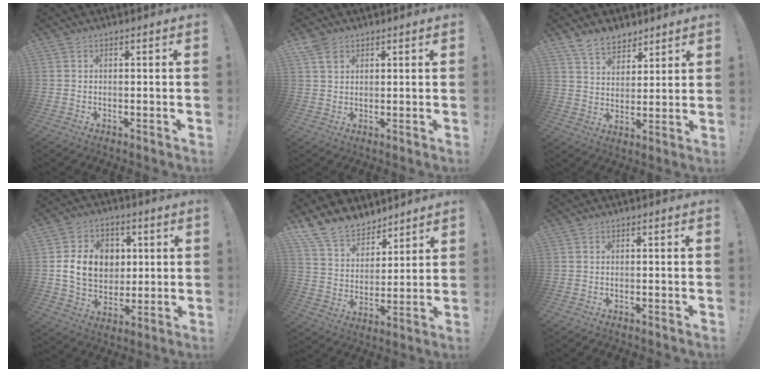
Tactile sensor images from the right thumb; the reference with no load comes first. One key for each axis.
{"total": 4.3, "fx": 2.8, "fy": 2.7, "fz": 1.8, "tx": -0.029, "ty": -0.012, "tz": 0.054}
{"total": 9.0, "fx": 7.1, "fy": 4.9, "fz": 2.6, "tx": -0.052, "ty": -0.045, "tz": 0.139}
{"total": 14.7, "fx": 2.7, "fy": 12.0, "fz": 8.0, "tx": -0.131, "ty": -0.004, "tz": 0.058}
{"total": 13.7, "fx": 11.3, "fy": 7.1, "fz": 3.2, "tx": -0.070, "ty": -0.089, "tz": 0.217}
{"total": 0.0}